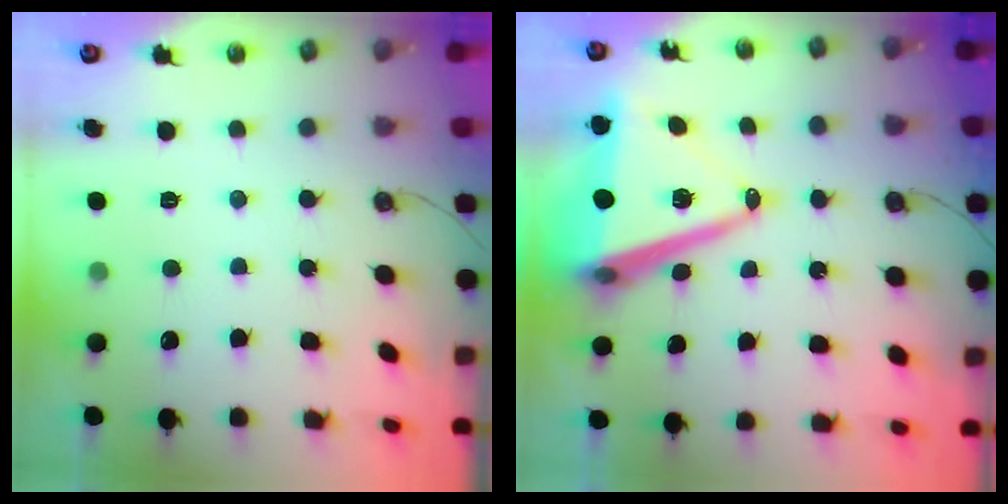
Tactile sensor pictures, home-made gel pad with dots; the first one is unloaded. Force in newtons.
{"total": 16.6, "press": 16.1, "slide": 4.0}